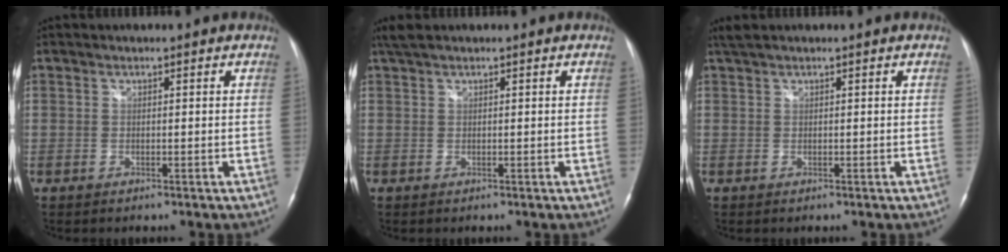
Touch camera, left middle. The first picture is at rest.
{"total": 2.1, "force": [1.7, 0.3, 1.3], "torque": [-0.031, 0.023, 0.035]}
{"total": 1.7, "force": [1.3, 0.1, 1.0], "torque": [-0.026, 0.023, 0.028]}